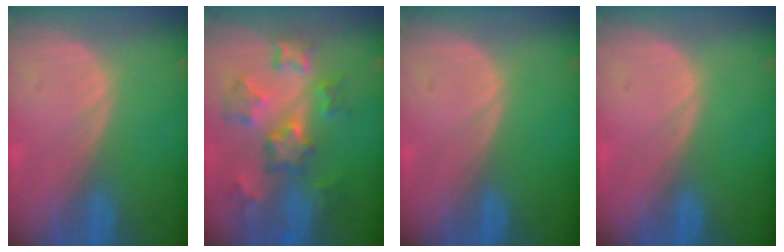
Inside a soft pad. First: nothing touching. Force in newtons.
{"total": 8.8, "press": 7.8, "slide": 4.0}
{"total": 0.0}
{"total": 0.0}